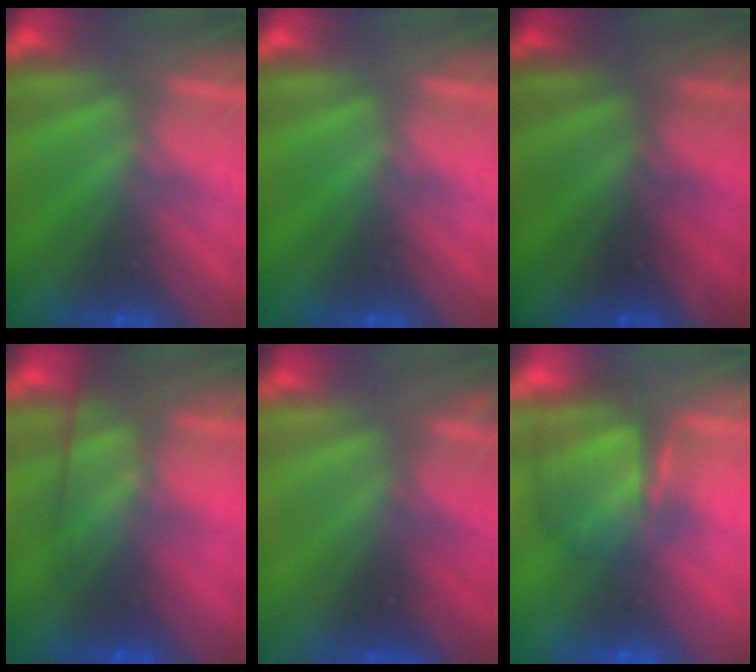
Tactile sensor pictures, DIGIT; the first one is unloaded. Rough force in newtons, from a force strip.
{"total": 0.0}
{"total": 2.4}
{"total": 7.3}
{"total": 4.6}
{"total": 7.1}